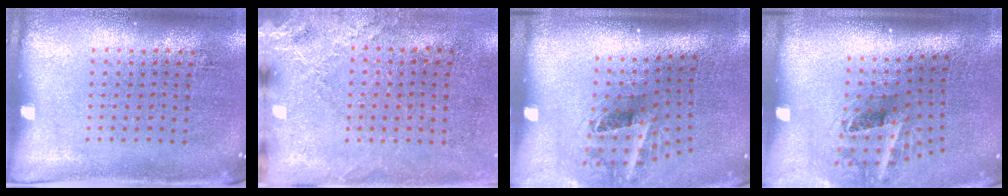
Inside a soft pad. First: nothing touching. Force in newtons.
{"total": 2.5, "press": 2.2, "slide": 1.2}
{"total": 2.2, "press": 1.3, "slide": 1.7}
{"total": 2.2, "press": 1.3, "slide": 1.7}